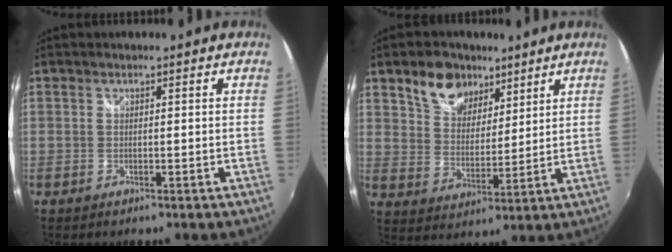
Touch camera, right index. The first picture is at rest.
{"total": 10.1, "force": [6.7, 6.3, 4.2], "torque": [-0.078, 0.022, 0.123]}